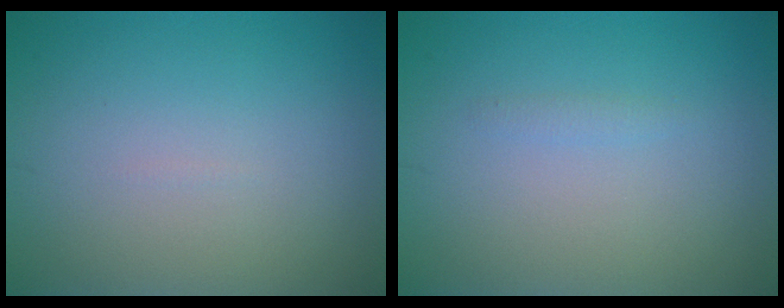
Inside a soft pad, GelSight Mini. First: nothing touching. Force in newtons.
{"total": 0.6, "press": 0.6, "slide": 0.1}